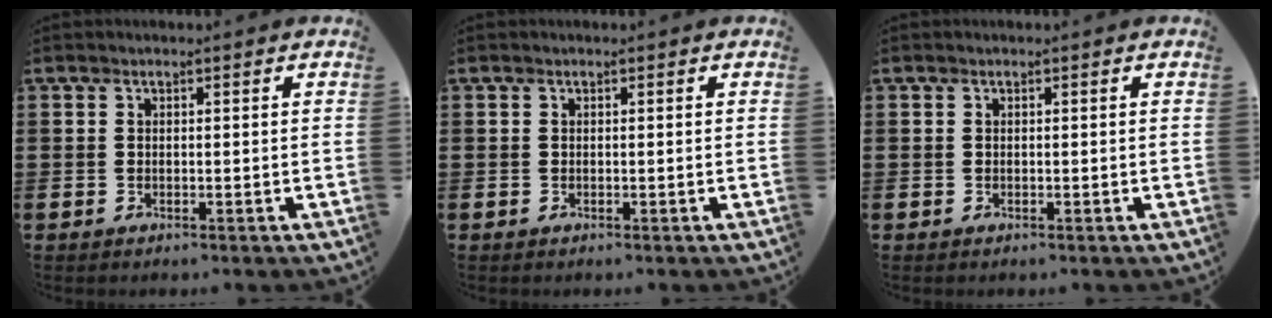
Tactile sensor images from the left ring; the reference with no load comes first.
{"total": 0.0}
{"total": 0.0}